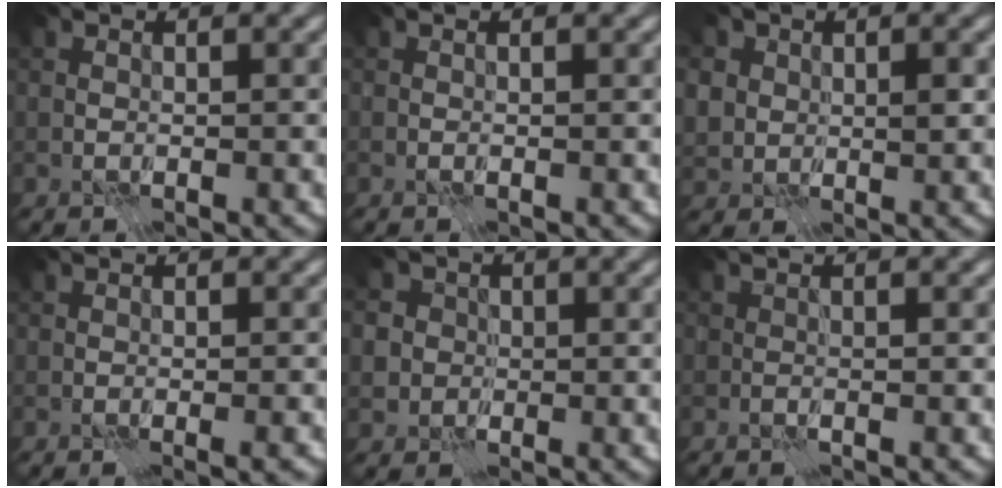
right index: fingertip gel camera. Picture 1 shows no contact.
{"total": 0.0}
{"total": 3.5, "force": [0.9, 2.9, 1.7], "torque": [-0.044, 0.001, 0.014]}
{"total": 1.0, "force": [-0.5, 0.1, 0.9], "torque": [-0.012, -0.007, -0.006]}
{"total": 3.8, "force": [0.7, 3.6, 1.2], "torque": [-0.013, 0.018, 0.000]}
{"total": 0.5, "force": [-0.2, -0.5, -0.1], "torque": [0.002, 0.001, -0.006]}